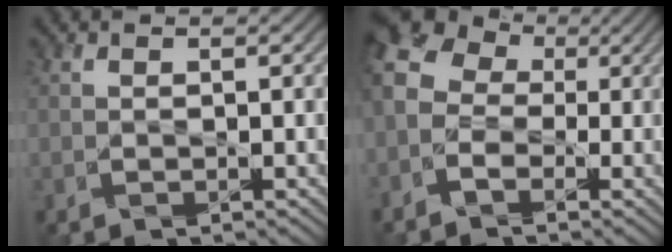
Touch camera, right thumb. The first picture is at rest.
{"total": 9.0, "force": [-1.1, 7.2, 5.3], "torque": [-0.146, 0.005, -0.034]}